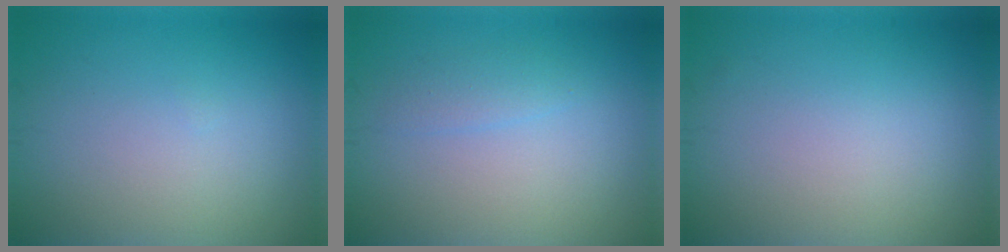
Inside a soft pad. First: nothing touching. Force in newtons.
{"total": 1.2, "press": 1.2, "slide": 0.1}
{"total": 0.0}